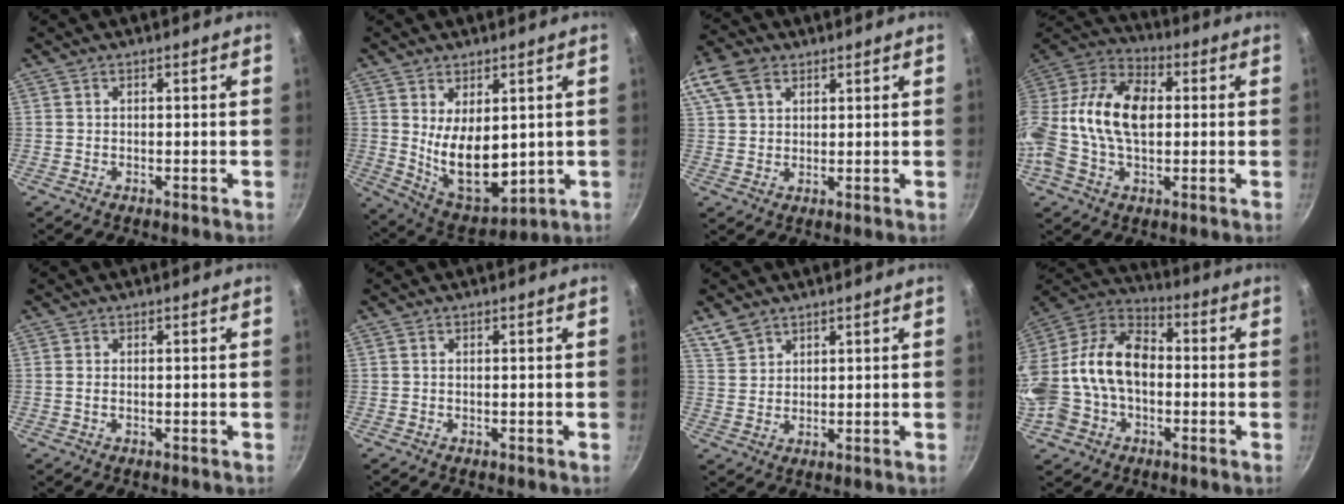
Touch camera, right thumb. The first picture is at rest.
{"total": 13.1, "force": [1.2, 7.6, 10.6], "torque": [-0.141, -0.039, 0.050]}
{"total": 11.5, "force": [5.8, 7.8, 6.0], "torque": [-0.127, 0.019, 0.108]}
{"total": 19.6, "force": [0.5, 12.6, 15.0], "torque": [-0.270, 0.038, -0.010]}
{"total": 0.7, "force": [-0.1, 0.4, 0.6], "torque": [-0.014, 0.000, -0.002]}
{"total": 0.0}
{"total": 4.6, "force": [3.4, 2.6, 1.4], "torque": [-0.020, -0.003, 0.075]}
{"total": 20.5, "force": [-2.4, 14.5, 14.2], "torque": [-0.277, 0.058, -0.050]}